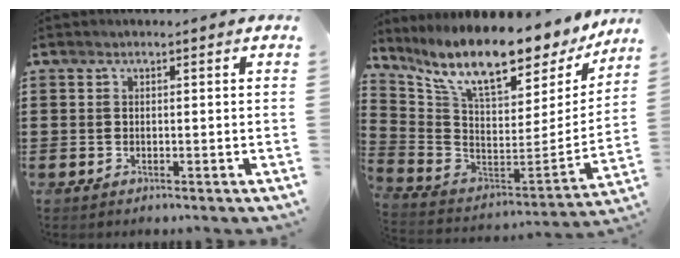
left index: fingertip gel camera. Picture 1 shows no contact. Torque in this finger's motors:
{"motor_torque": [2.14, 0.00, 1.05, 0.21]}